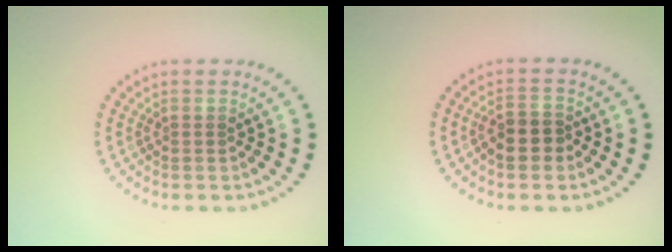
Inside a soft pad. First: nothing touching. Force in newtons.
{"total": 2.6, "press": 2.3, "slide": 1.0}